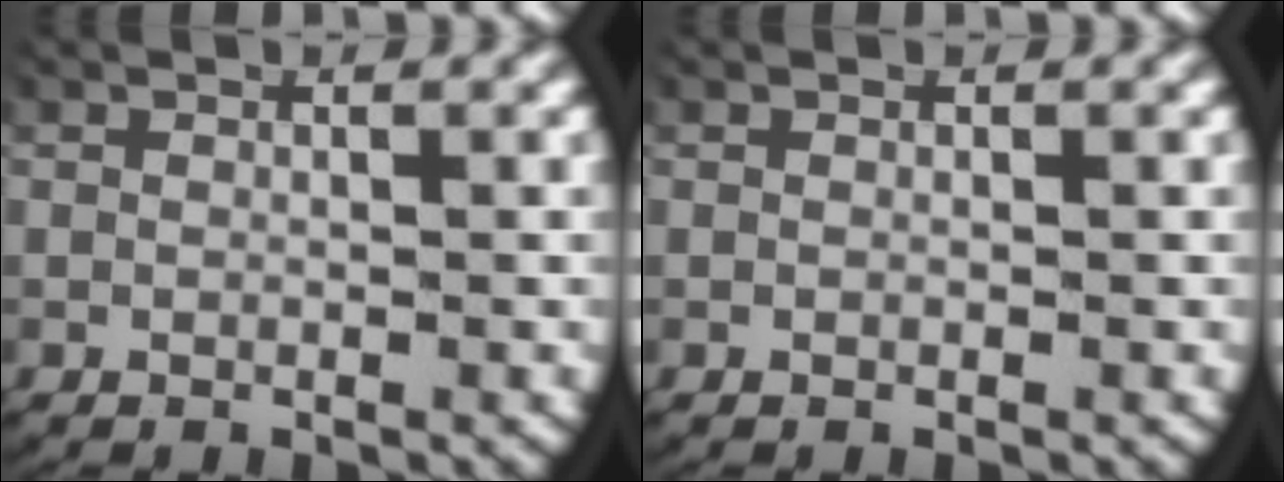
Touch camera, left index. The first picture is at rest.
{"total": 0.0}